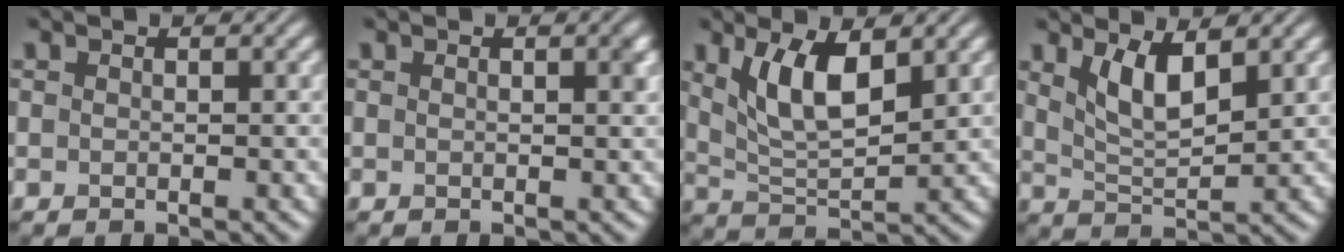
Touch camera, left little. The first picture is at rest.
{"total": 1.1, "force": [0.3, 0.2, 1.0], "torque": [-0.011, 0.003, 0.003]}
{"total": 5.5, "force": [2.4, 2.2, 4.5], "torque": [-0.096, -0.007, 0.047]}
{"total": 4.1, "force": [2.1, 1.3, 3.2], "torque": [-0.068, -0.008, 0.044]}